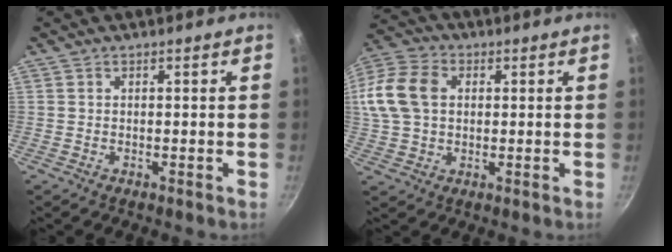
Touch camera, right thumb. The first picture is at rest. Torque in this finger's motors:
{"motor_torque": [-0.38, 0.61, 0.31, -0.24, 0.21]}